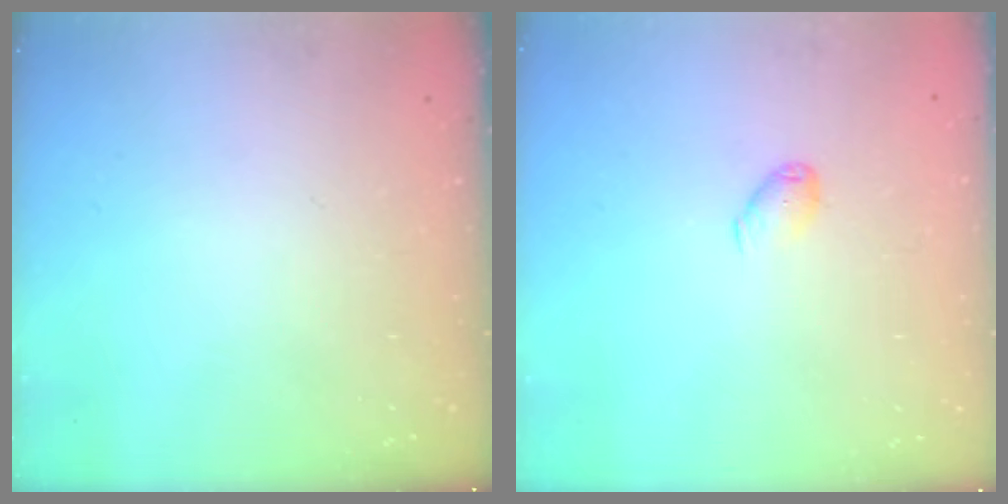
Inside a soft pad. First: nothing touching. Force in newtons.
{"total": 4.8, "press": 4.7, "slide": 0.8}